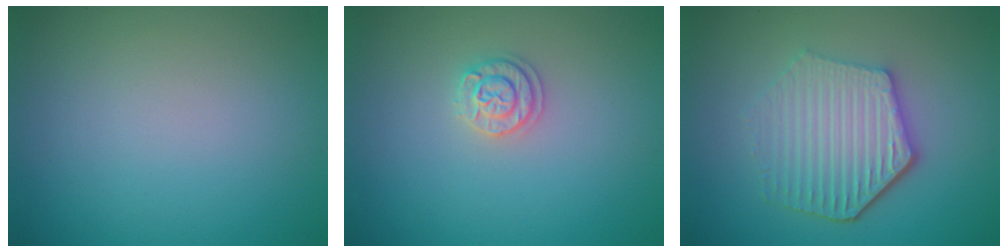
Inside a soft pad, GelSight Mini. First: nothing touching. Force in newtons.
{"total": 1.8, "press": 1.7, "slide": 0.3}
{"total": 5.5, "press": 4.3, "slide": 3.3}